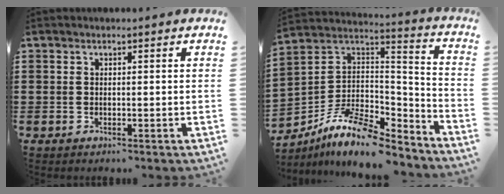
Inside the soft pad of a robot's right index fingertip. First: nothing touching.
{"total": 10.8, "force": [-8.3, 3.9, 5.8], "torque": [-0.123, 0.018, -0.163]}